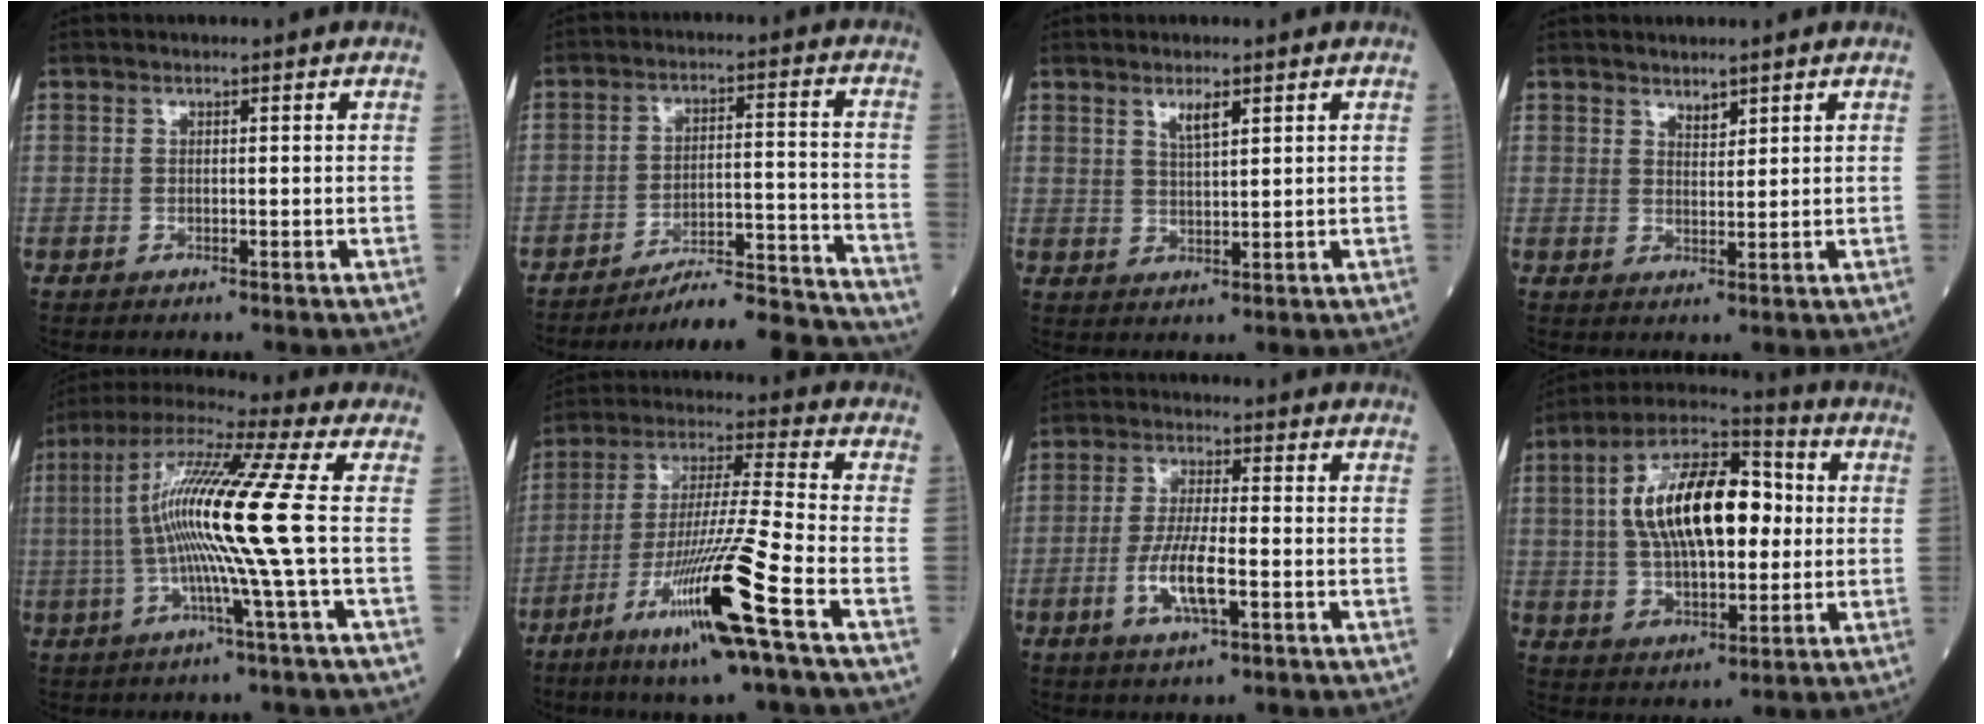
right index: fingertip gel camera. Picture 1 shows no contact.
{"total": 16.5, "force": [-16.2, -0.9, 3.1], "torque": [-0.041, 0.014, -0.231]}
{"total": 2.7, "force": [1.8, 0.4, 2.0], "torque": [-0.042, 0.001, 0.037]}
{"total": 1.8, "force": [1.6, 0.5, 0.6], "torque": [-0.011, -0.004, 0.031]}
{"total": 15.0, "force": [-0.6, -2.4, 14.8], "torque": [-0.280, 0.005, -0.023]}
{"total": 16.1, "force": [-7.6, -1.4, 14.2], "torque": [-0.287, -0.029, -0.138]}
{"total": 7.4, "force": [-2.3, 1.3, 6.9], "torque": [-0.142, -0.004, -0.042]}
{"total": 17.1, "force": [2.2, 7.2, 15.4], "torque": [-0.288, 0.030, 0.038]}